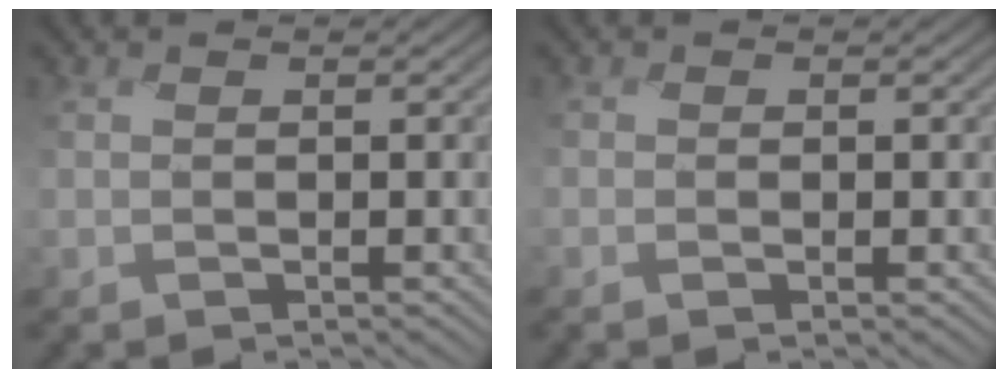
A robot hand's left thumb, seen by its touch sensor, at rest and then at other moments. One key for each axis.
{"total": 0.0}